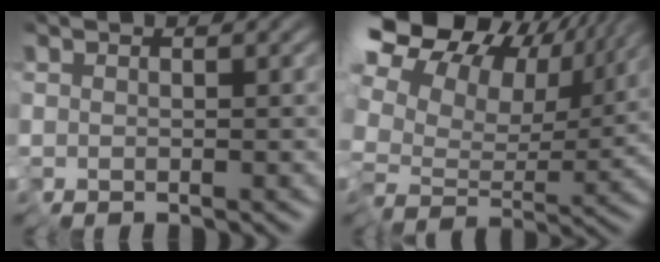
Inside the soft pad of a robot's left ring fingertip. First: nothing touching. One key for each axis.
{"total": 15.9, "fx": 7.7, "fy": 10.0, "fz": 9.6, "tx": -0.226, "ty": 0.057, "tz": 0.134}